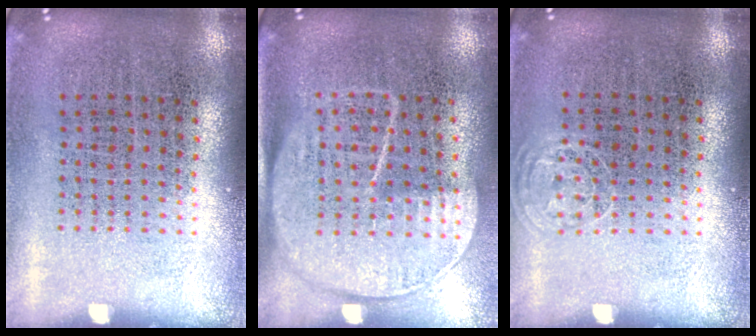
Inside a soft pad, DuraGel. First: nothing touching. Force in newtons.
{"total": 1.8, "press": 1.4, "slide": 1.0}
{"total": 0.6, "press": 0.6, "slide": 0.3}